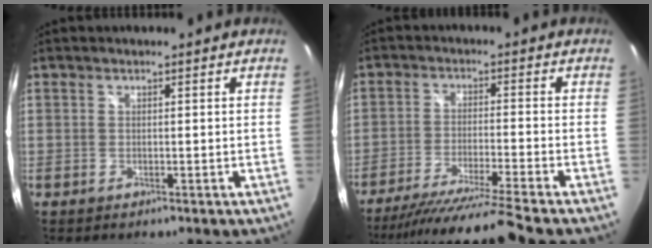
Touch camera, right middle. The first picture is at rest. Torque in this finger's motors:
{"motor_torque": [1.48, -0.66, 0.33, 0.13]}